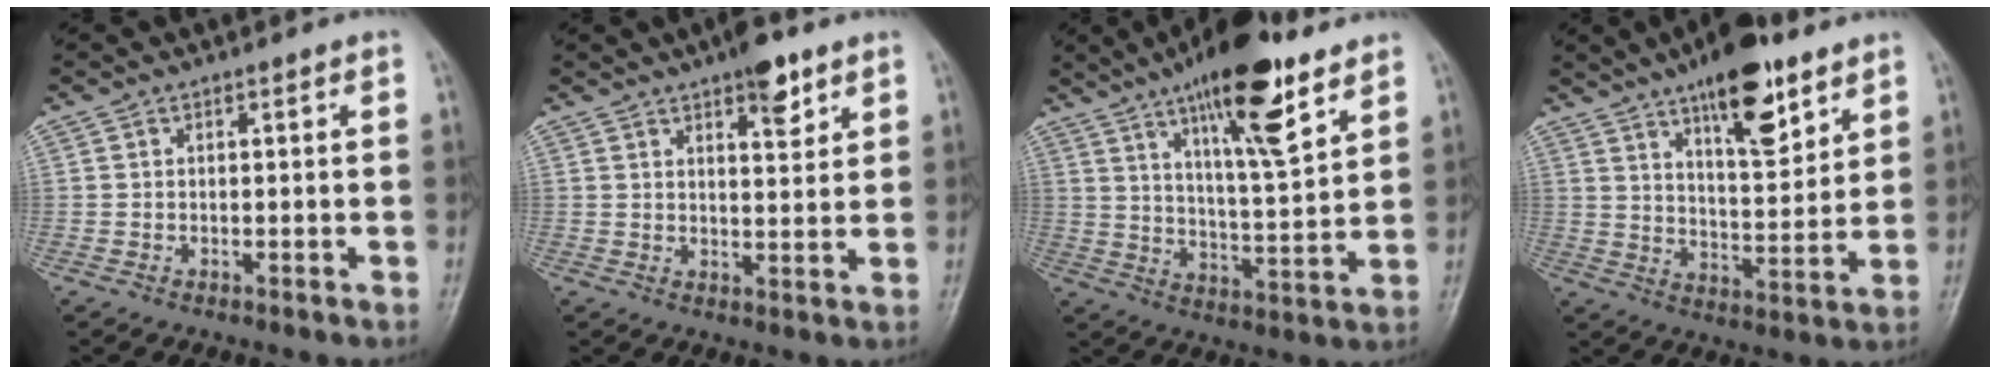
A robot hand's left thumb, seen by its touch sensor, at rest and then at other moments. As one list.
[{"total": 6.3, "force": [3.9, 2.2, 4.4], "torque": [-0.047, -0.020, 0.053]}, {"total": 17.1, "force": [10.4, 4.5, 12.9], "torque": [-0.184, -0.051, 0.169]}, {"total": 14.7, "force": [9.1, 5.3, 10.3], "torque": [-0.128, -0.051, 0.145]}]